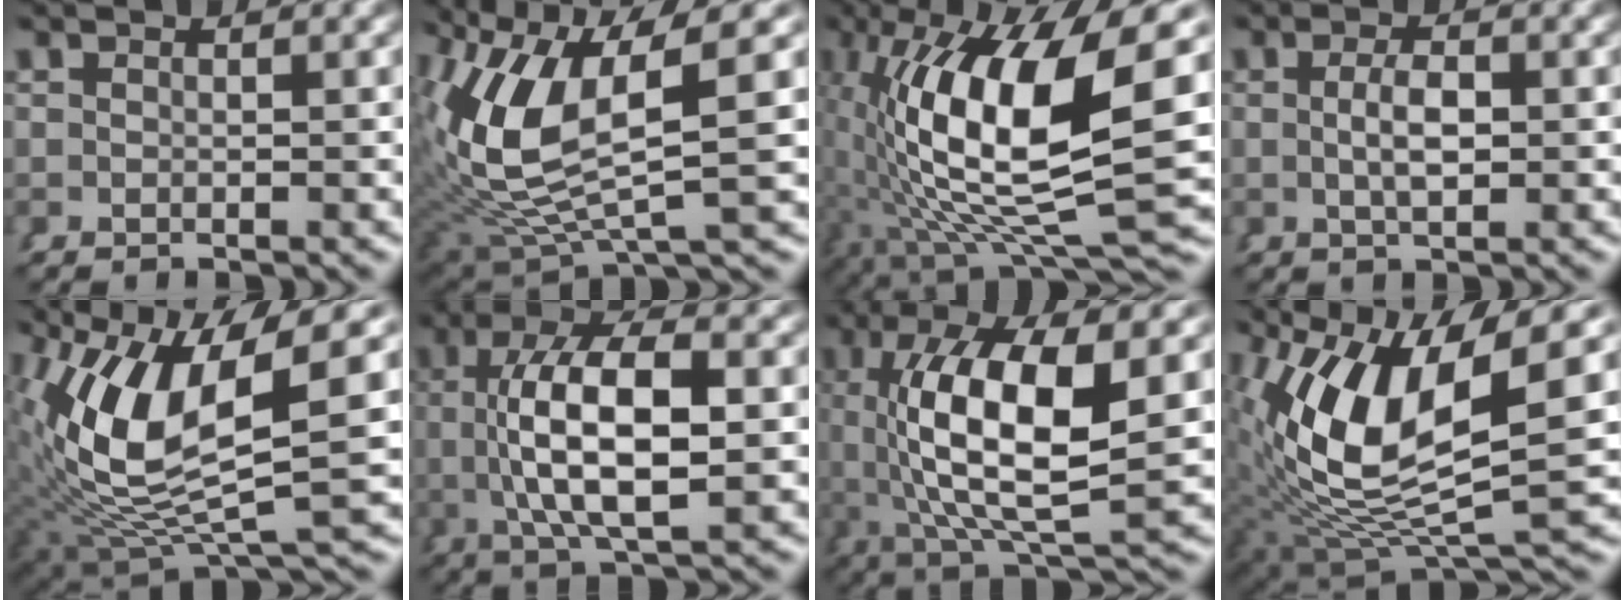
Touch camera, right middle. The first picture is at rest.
{"total": 11.1, "force": [1.2, 6.3, 9.1], "torque": [-0.184, -0.021, 0.036]}
{"total": 18.2, "force": [0.1, 8.1, 16.3], "torque": [-0.270, -0.020, 0.030]}
{"total": 2.1, "force": [0.3, 0.3, 2.1], "torque": [-0.032, 0.000, 0.009]}
{"total": 13.8, "force": [0.7, 7.4, 11.6], "torque": [-0.210, -0.030, 0.032]}
{"total": 8.8, "force": [1.0, 3.3, 8.0], "torque": [-0.138, -0.004, 0.025]}
{"total": 11.9, "force": [1.4, 4.8, 10.8], "torque": [-0.197, -0.015, 0.038]}
{"total": 15.5, "force": [0.9, 8.6, 12.8], "torque": [-0.229, -0.032, 0.037]}